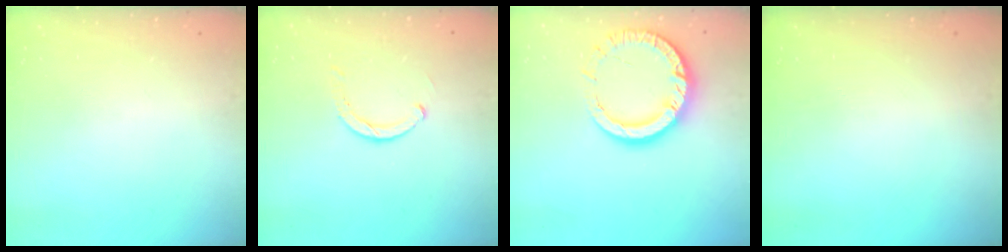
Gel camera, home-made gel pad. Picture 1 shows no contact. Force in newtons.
{"total": 2.8, "press": 2.7, "slide": 0.3}
{"total": 11.9, "press": 11.8, "slide": 1.9}
{"total": 0.0}